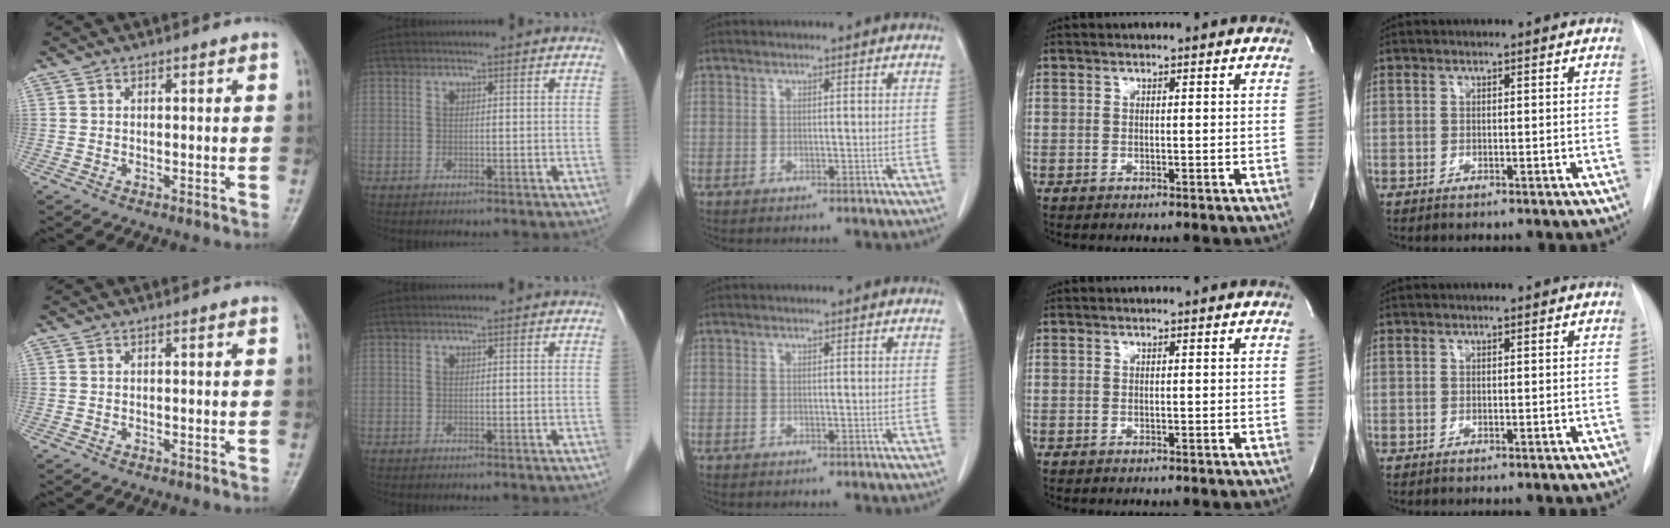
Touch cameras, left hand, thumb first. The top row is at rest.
{}